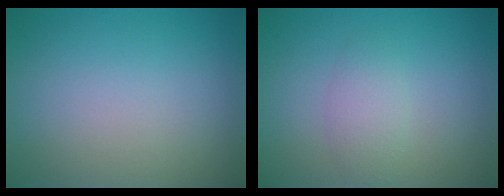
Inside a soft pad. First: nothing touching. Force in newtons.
{"total": 1.8, "press": 1.8, "slide": 0.1}